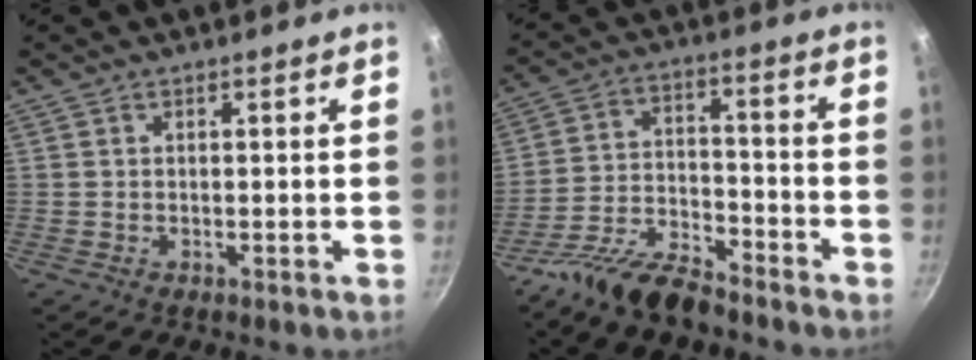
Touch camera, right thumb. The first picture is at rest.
{"total": 9.5, "force": [-6.8, 2.6, 6.1], "torque": [-0.129, 0.029, -0.139]}